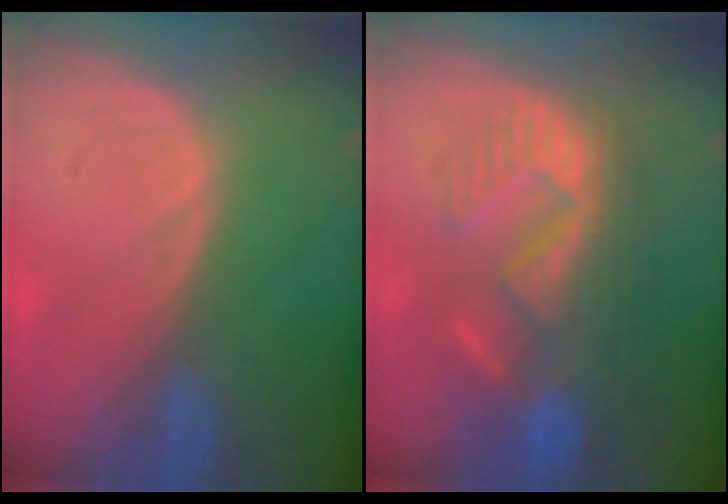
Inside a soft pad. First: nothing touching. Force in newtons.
{"total": 10.7, "press": 9.7, "slide": 4.4}